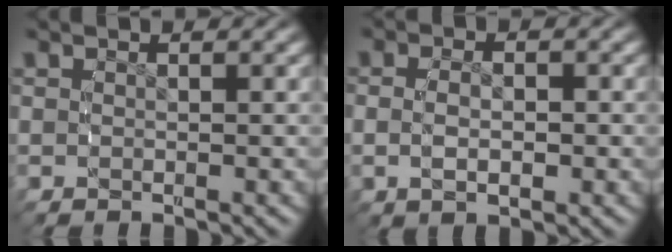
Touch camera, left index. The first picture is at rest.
{"total": 3.2, "force": [-0.3, 1.8, 2.6], "torque": [-0.053, 0.002, -0.006]}